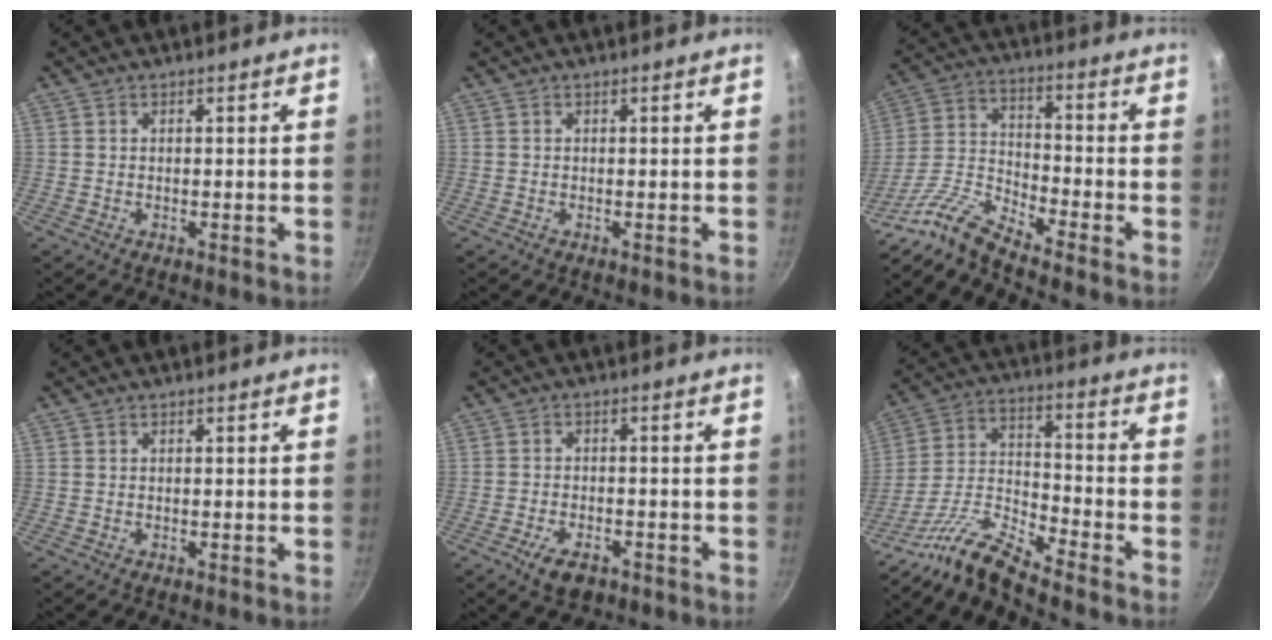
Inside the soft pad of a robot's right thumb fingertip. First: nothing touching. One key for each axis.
{"total": 0.0}
{"total": 10.2, "fx": -9.1, "fy": 1.6, "fz": 4.2, "tx": -0.091, "ty": 0.072, "tz": -0.208}
{"total": 0.0}
{"total": 5.4, "fx": -3.2, "fy": 2.8, "fz": 3.4, "tx": -0.062, "ty": 0.017, "tz": -0.053}
{"total": 11.1, "fx": -9.9, "fy": 1.3, "fz": 5.0, "tx": -0.104, "ty": 0.078, "tz": -0.217}